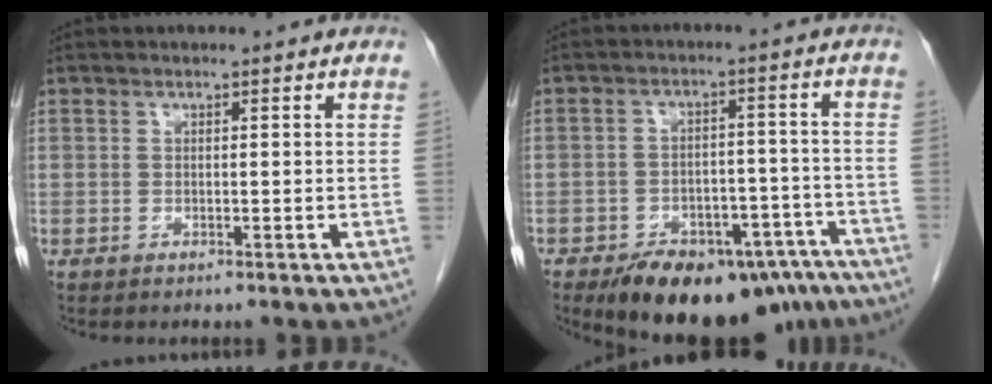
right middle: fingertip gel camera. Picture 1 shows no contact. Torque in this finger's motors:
{"motor_torque": [1.08, -1.06, 0.21, 0.12]}